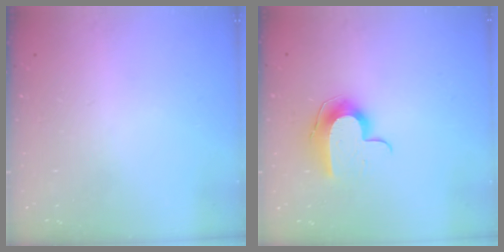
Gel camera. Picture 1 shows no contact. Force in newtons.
{"total": 10.3, "press": 10.2, "slide": 1.0}